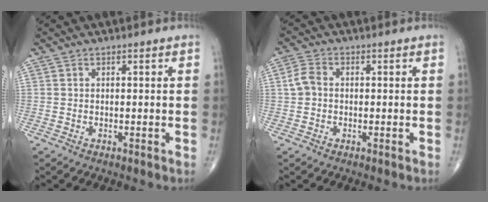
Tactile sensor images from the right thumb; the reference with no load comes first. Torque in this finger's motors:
{"motor_torque": [-0.35, 0.35, 0.48, 0.05, 0.02]}